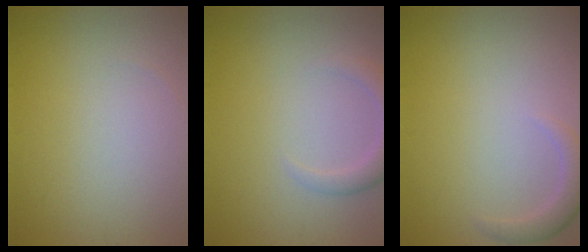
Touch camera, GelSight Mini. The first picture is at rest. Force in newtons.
{"total": 2.4, "press": 2.4, "slide": 0.3}
{"total": 1.9, "press": 1.9, "slide": 0.3}